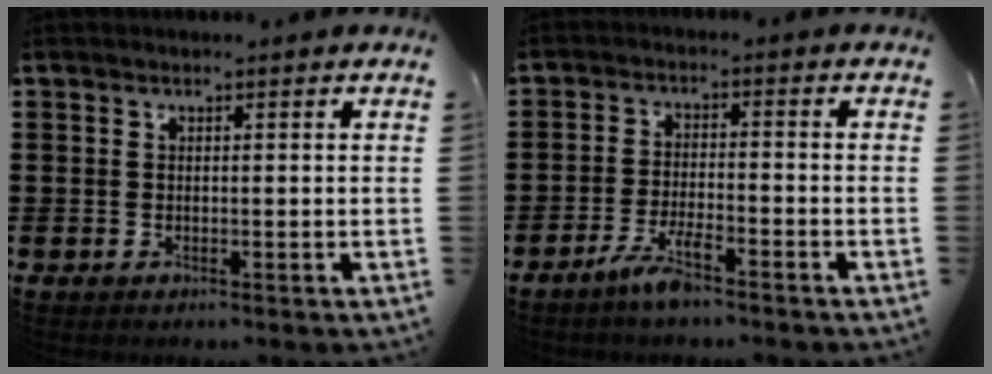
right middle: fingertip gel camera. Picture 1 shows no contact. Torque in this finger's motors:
{"motor_torque": [2.14, 0.00, 0.08, 0.05]}